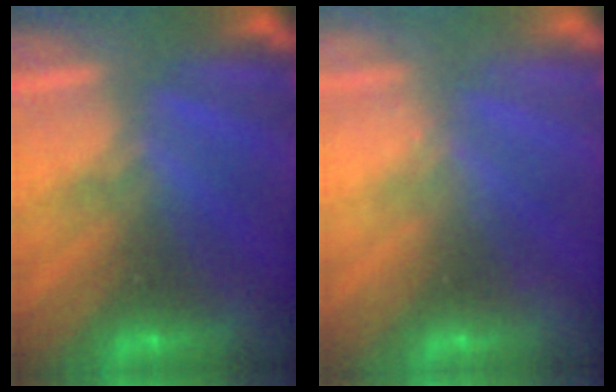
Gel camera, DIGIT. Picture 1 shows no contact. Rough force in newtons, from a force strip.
{"total": 2.2}